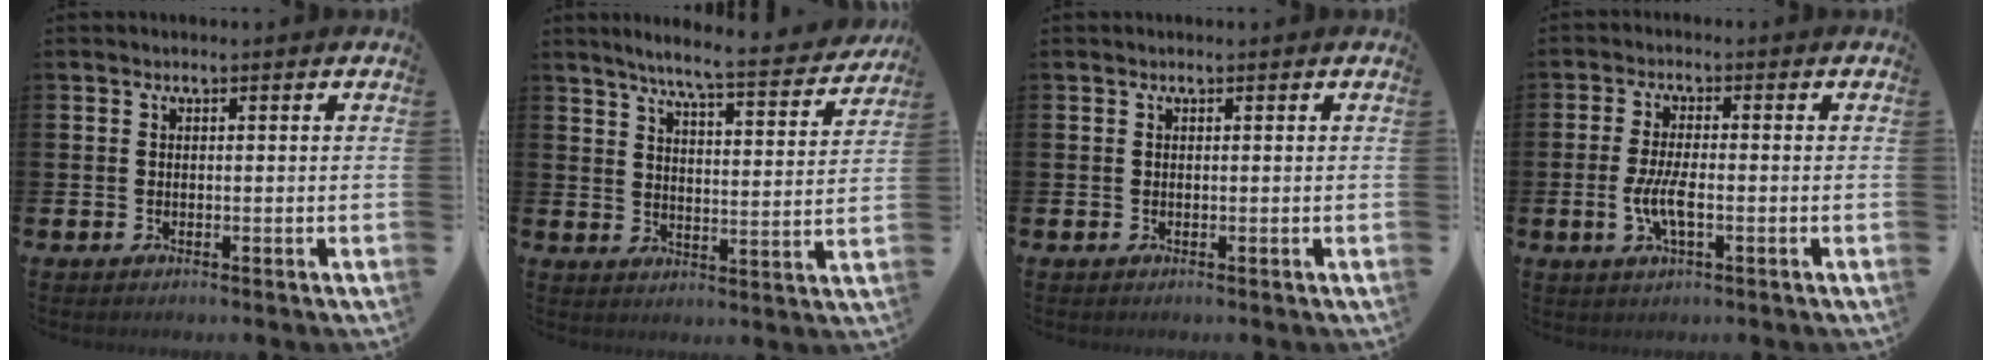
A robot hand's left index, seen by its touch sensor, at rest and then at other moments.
{"total": 6.7, "force": [6.1, -0.1, 2.6], "torque": [-0.060, -0.048, 0.099]}
{"total": 0.0}
{"total": 4.5, "force": [-1.0, 1.4, 4.1], "torque": [-0.082, -0.001, -0.023]}